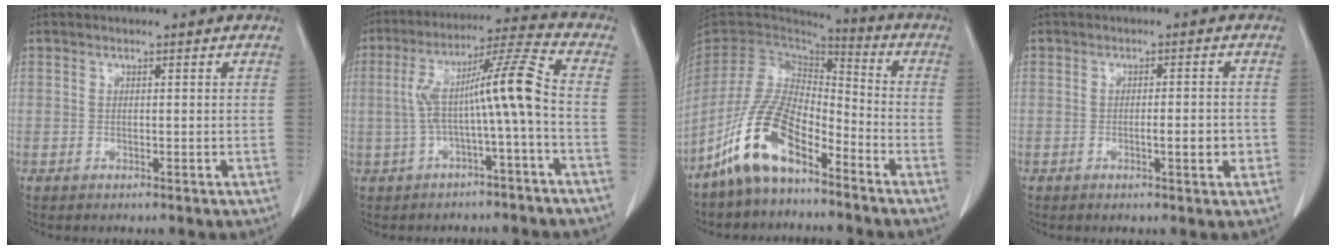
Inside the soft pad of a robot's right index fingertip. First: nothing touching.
{"total": 10.3, "force": [-1.2, -0.6, 10.2], "torque": [-0.181, 0.038, -0.020]}
{"total": 12.7, "force": [-8.1, 4.7, 8.7], "torque": [-0.186, 0.008, -0.159]}
{"total": 2.9, "force": [-0.7, 0.5, 2.8], "torque": [-0.044, 0.002, -0.007]}